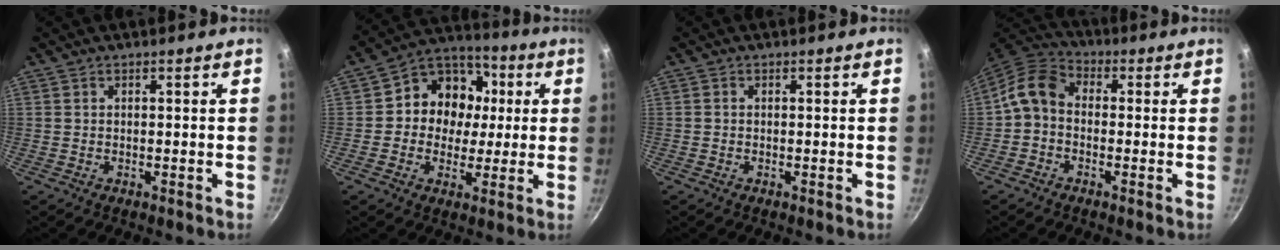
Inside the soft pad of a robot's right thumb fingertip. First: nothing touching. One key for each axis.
{"total": 13.3, "fx": 1.1, "fy": 11.8, "fz": 6.2, "tx": -0.056, "ty": 0.019, "tz": -0.002}
{"total": 0.0}
{"total": 7.4, "fx": -1.1, "fy": 5.7, "fz": 4.6, "tx": -0.082, "ty": 0.033, "tz": -0.040}